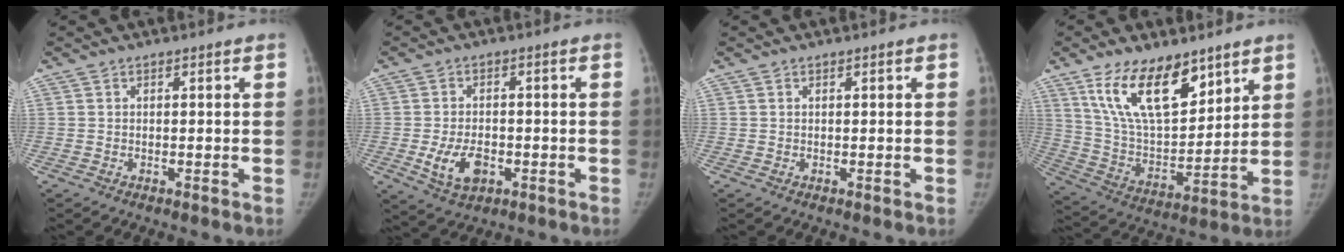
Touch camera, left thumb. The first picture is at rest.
{"total": 7.1, "force": [-2.1, 4.5, 5.1], "torque": [-0.088, 0.004, -0.029]}
{"total": 0.0}
{"total": 17.8, "force": [11.0, 8.2, 11.3], "torque": [-0.158, -0.059, 0.214]}